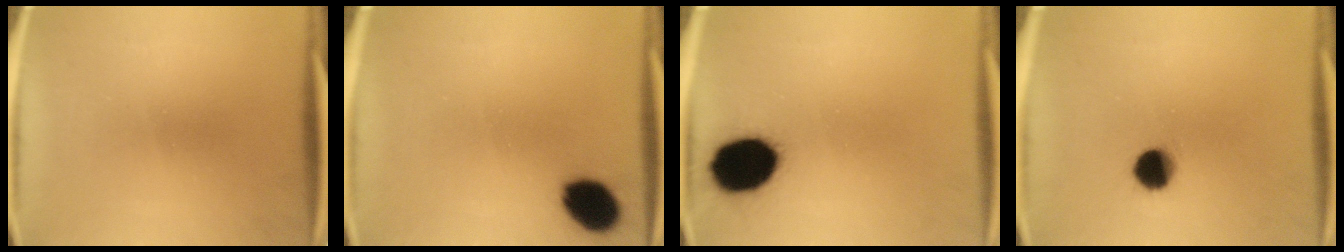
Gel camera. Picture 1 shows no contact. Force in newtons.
{"total": 9.4}
{"total": 16.1}
{"total": 6.6}